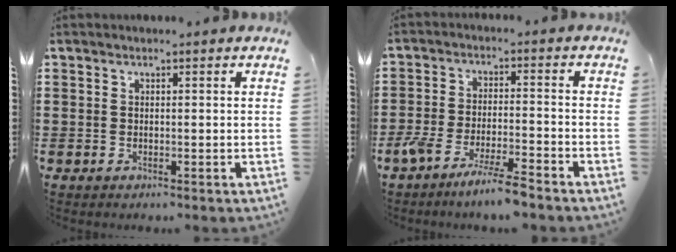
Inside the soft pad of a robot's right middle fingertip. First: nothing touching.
{"total": 6.3, "force": [-5.4, 0.1, 3.3], "torque": [-0.073, -0.013, -0.102]}